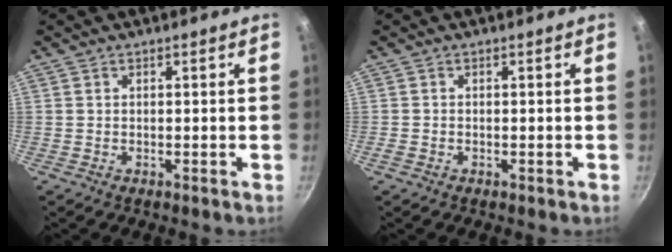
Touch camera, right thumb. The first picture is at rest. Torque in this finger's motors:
{"motor_torque": [-0.17, -0.03, -0.16, 0.02, -0.02]}